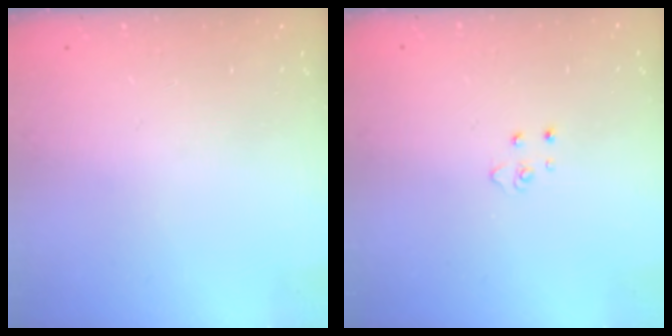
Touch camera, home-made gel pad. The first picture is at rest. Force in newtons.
{"total": 3.2, "press": 3.2, "slide": 0.4}